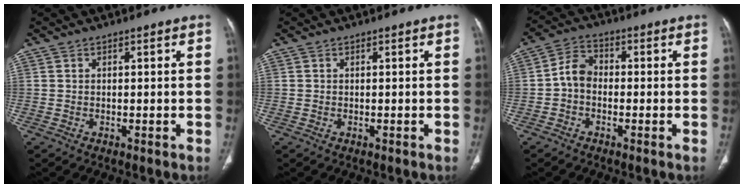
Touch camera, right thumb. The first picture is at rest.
{"total": 0.0}
{"total": 5.1, "force": [-0.9, 3.8, 3.3], "torque": [-0.048, 0.018, -0.031]}